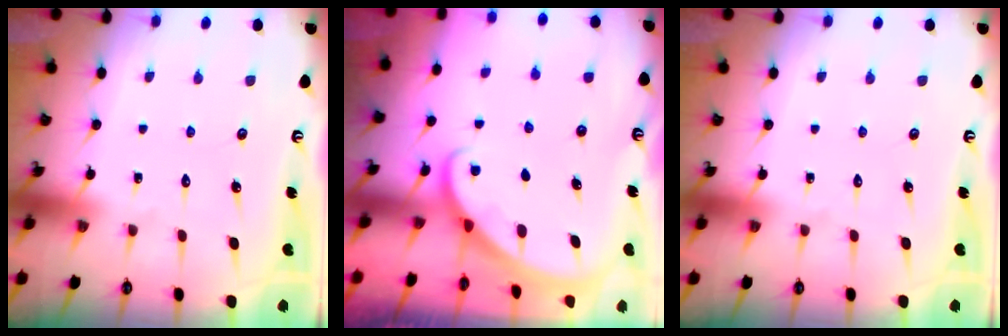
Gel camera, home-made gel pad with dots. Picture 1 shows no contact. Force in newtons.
{"total": 1.5, "press": 1.5, "slide": 0.1}
{"total": 0.0}